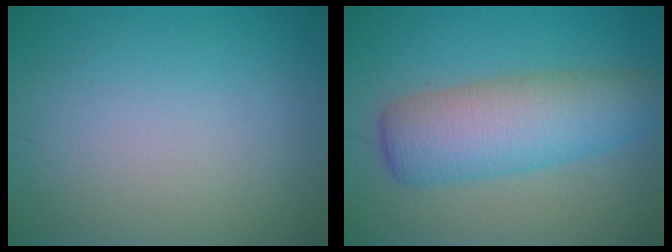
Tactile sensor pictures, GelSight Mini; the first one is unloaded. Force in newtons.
{"total": 7.0, "press": 7.0, "slide": 0.2}